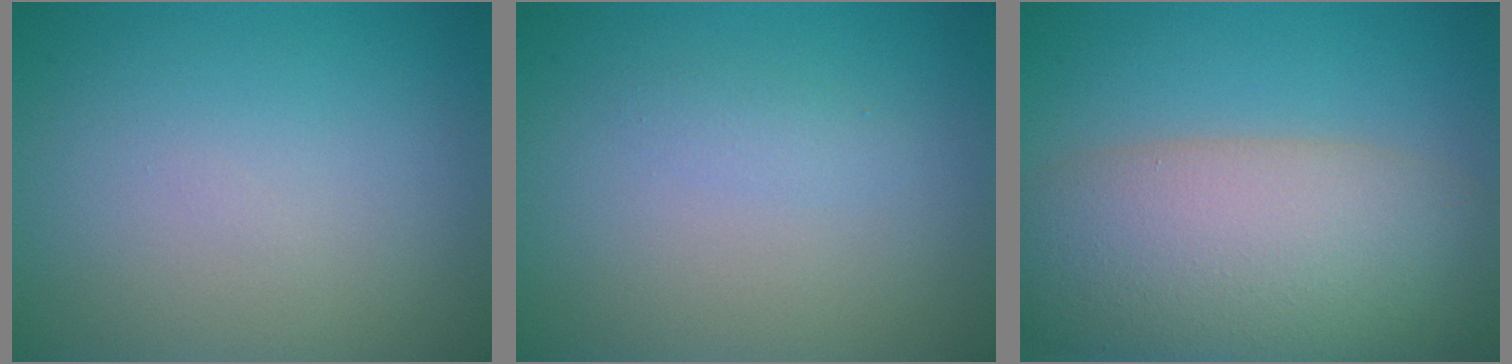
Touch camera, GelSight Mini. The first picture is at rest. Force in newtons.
{"total": 0.9, "press": 0.9, "slide": 0.1}
{"total": 10.2, "press": 10.1, "slide": 0.9}